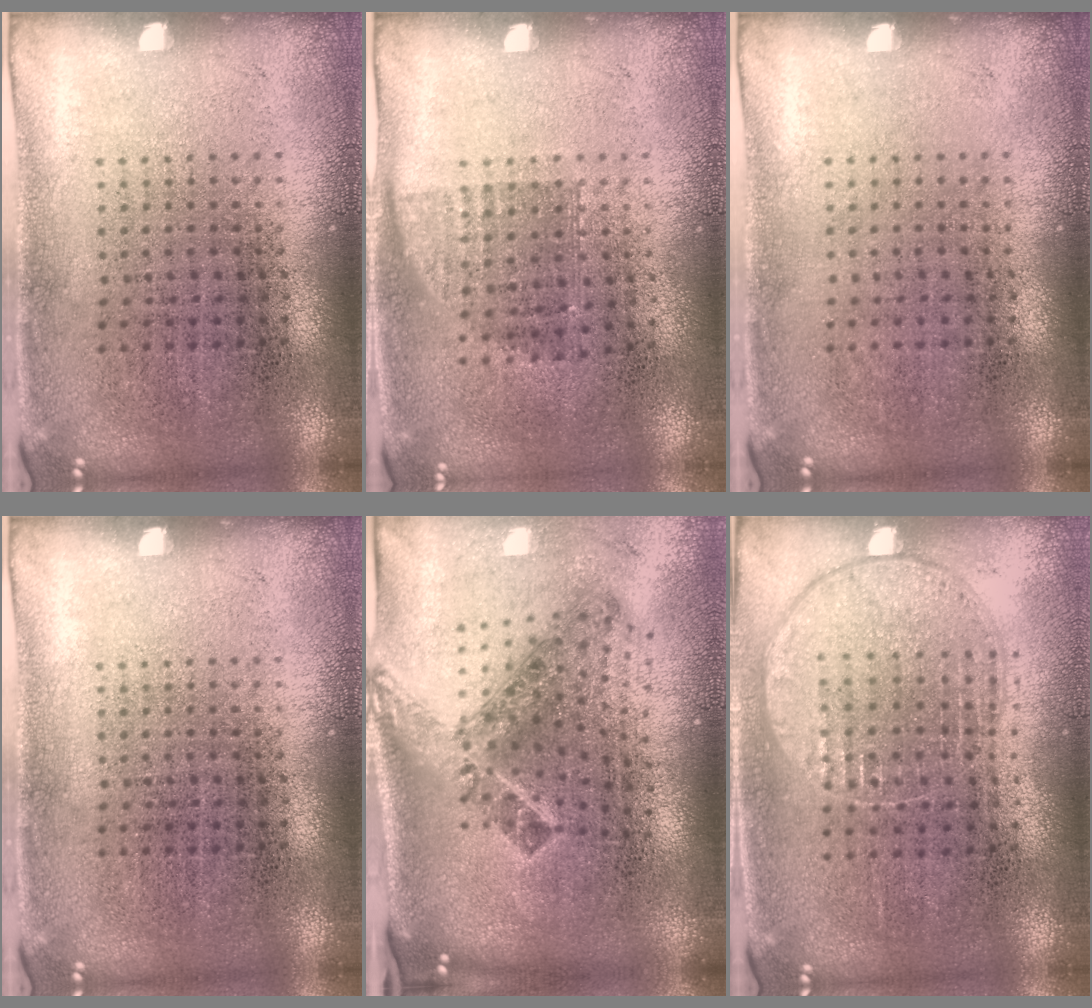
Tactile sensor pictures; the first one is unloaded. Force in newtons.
{"total": 0.8, "press": 0.7, "slide": 0.4}
{"total": 0.0}
{"total": 0.0}
{"total": 1.9, "press": 1.3, "slide": 1.4}
{"total": 1.0, "press": 1.0, "slide": 0.3}